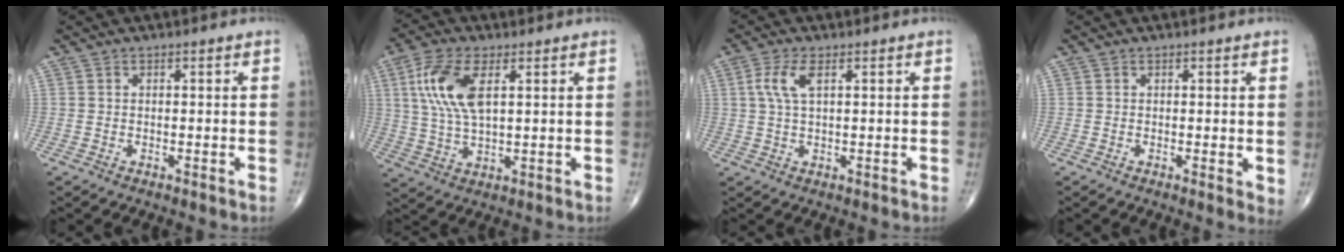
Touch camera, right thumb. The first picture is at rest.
{"total": 11.1, "force": [3.3, 4.9, 9.4], "torque": [-0.205, -0.002, 0.068]}
{"total": 4.7, "force": [1.5, 1.8, 4.1], "torque": [-0.101, 0.005, 0.030]}
{"total": 2.0, "force": [0.3, 0.7, 1.8], "torque": [-0.024, -0.008, 0.001]}